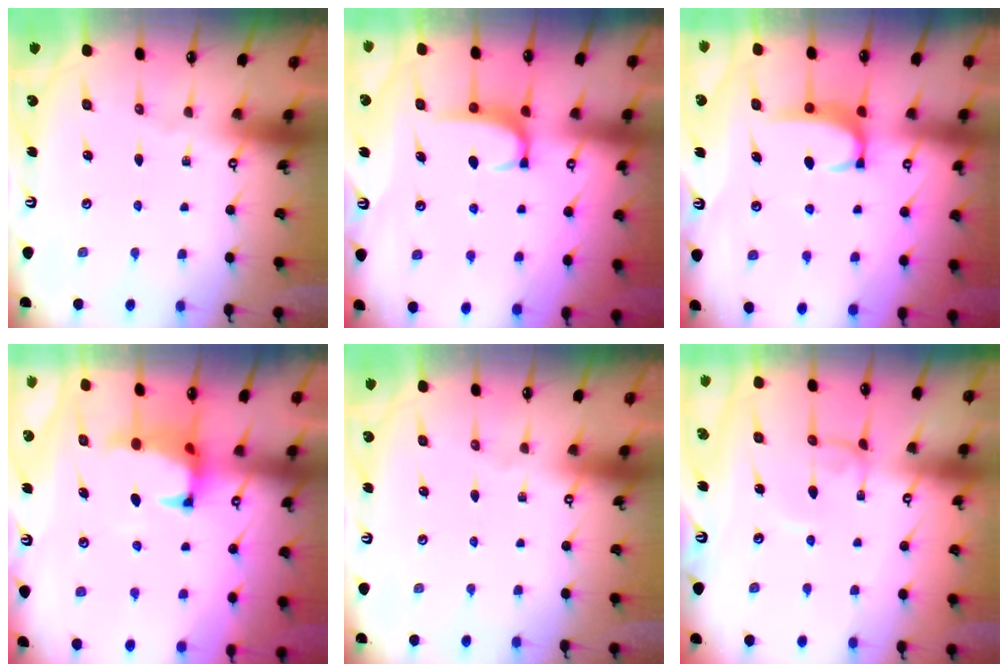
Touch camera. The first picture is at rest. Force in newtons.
{"total": 2.1, "press": 2.1, "slide": 0.1}
{"total": 2.8, "press": 2.7, "slide": 0.4}
{"total": 1.2, "press": 0.5, "slide": 1.0}
{"total": 0.0}
{"total": 1.1, "press": 1.0, "slide": 0.3}